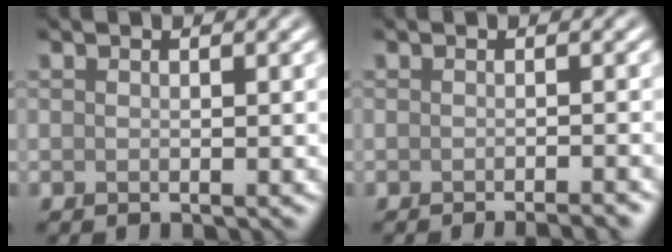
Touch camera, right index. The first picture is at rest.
{"total": 2.6, "force": [-1.7, 0.6, 1.9], "torque": [-0.003, 0.003, -0.023]}